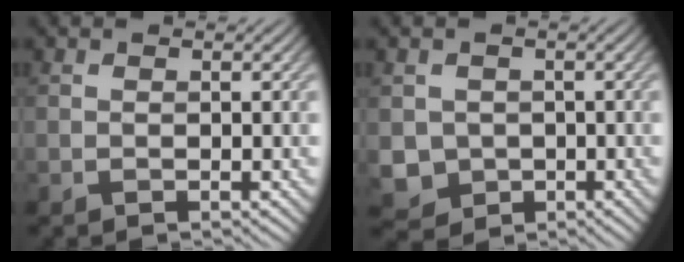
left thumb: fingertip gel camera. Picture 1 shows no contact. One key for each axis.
{"total": 3.7, "fx": -0.3, "fy": 3.5, "fz": 1.0, "tx": -0.038, "ty": -0.016, "tz": -0.012}